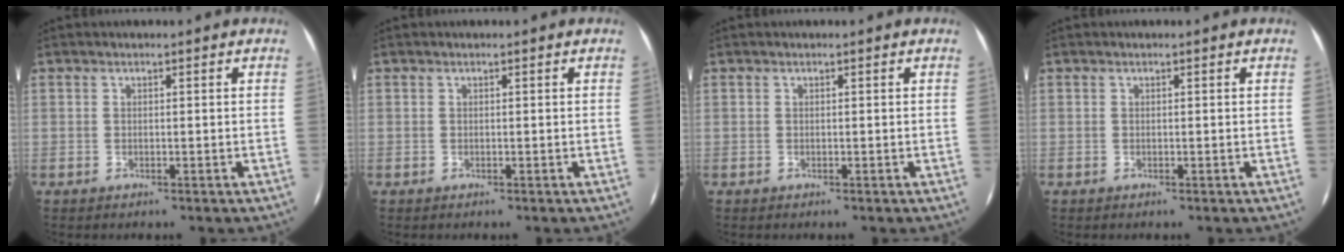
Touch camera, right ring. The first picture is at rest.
{"total": 0.0}
{"total": 0.0}
{"total": 0.0}